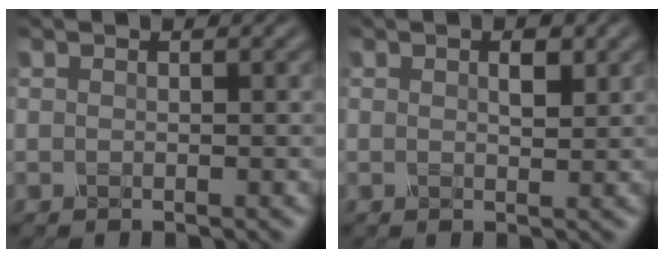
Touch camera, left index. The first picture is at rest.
{"total": 1.1, "force": [0.5, 0.3, 1.0], "torque": [-0.020, 0.000, 0.017]}